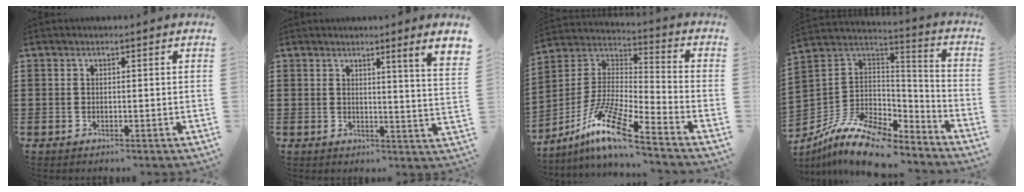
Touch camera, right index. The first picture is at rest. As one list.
[{"total": 3.0, "force": [2.1, -1.1, 1.8], "torque": [-0.027, -0.023, 0.029]}, {"total": 12.2, "force": [-9.0, 1.2, 8.2], "torque": [-0.175, -0.001, -0.180]}, {"total": 12.3, "force": [-9.4, 5.1, 6.1], "torque": [-0.132, 0.022, -0.175]}]